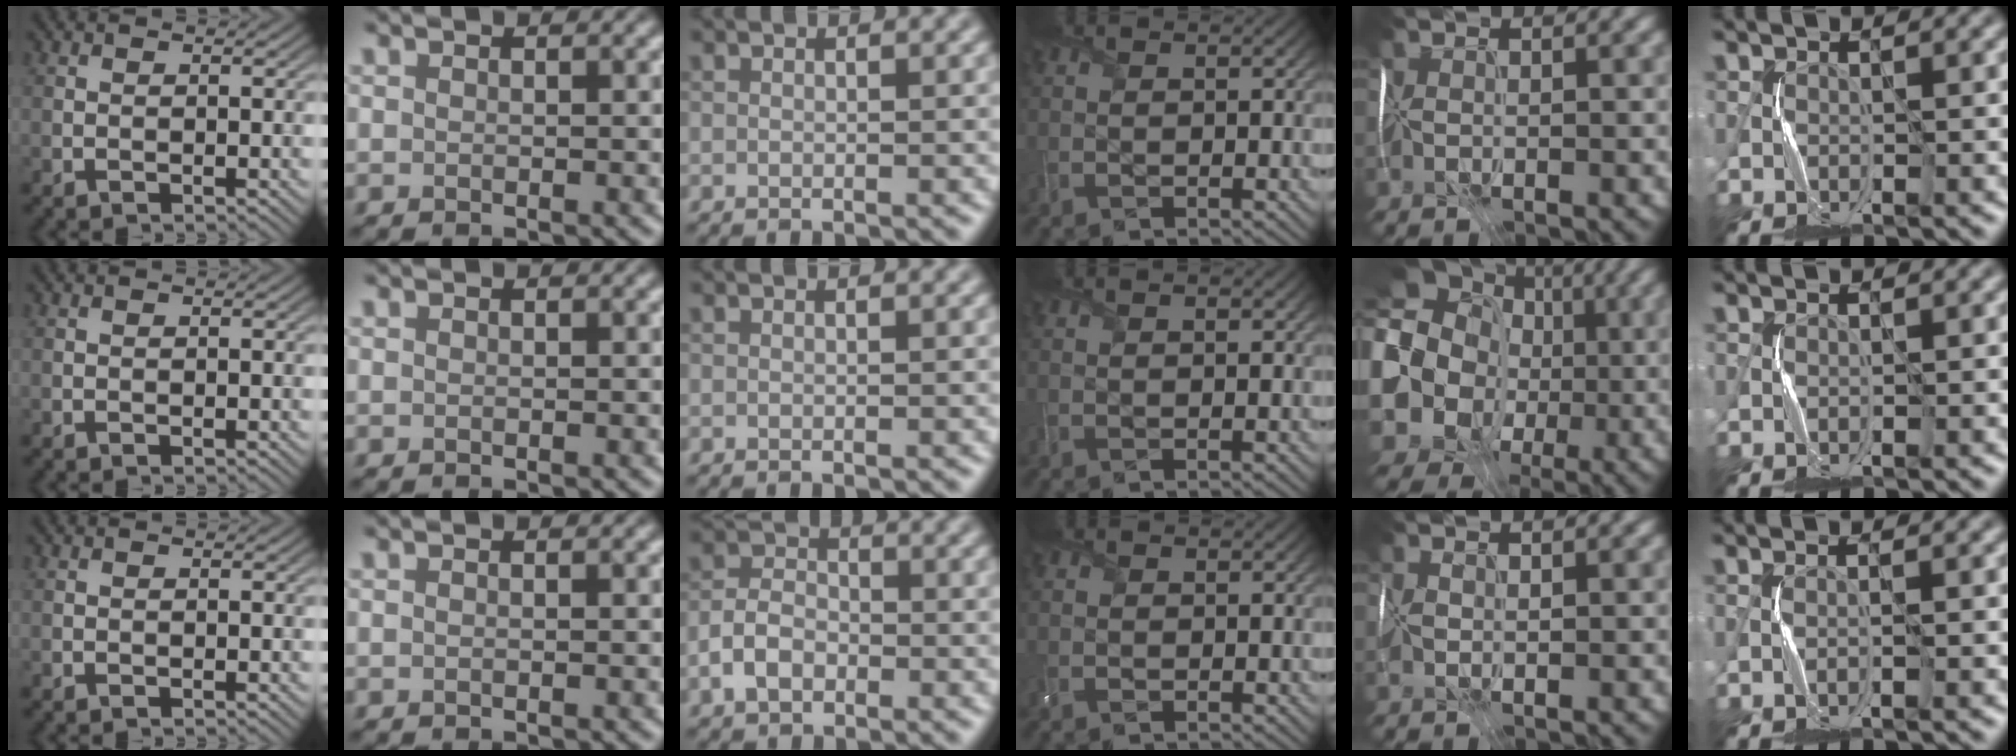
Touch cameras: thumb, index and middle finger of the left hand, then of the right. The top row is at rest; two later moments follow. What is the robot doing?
{"motion": "wrap", "object": "scarf"}